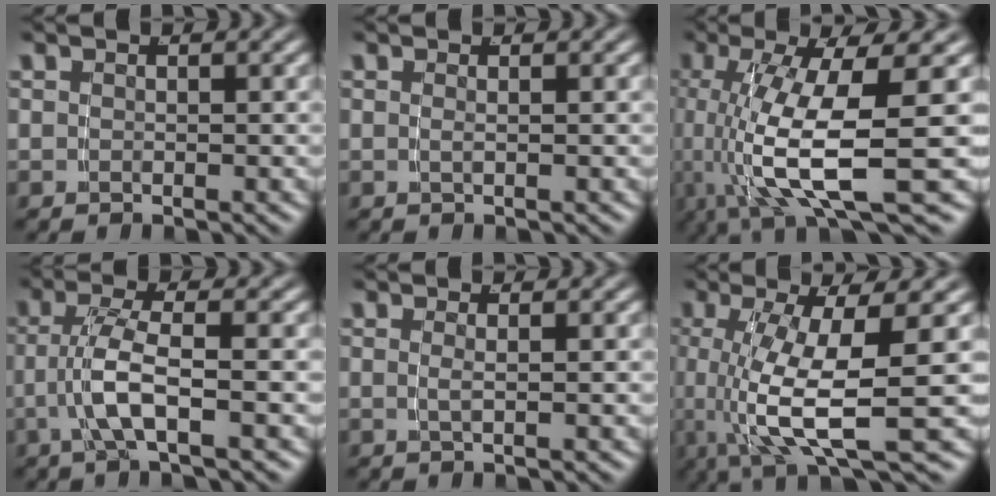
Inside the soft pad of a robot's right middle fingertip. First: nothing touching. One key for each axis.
{"total": 0.7, "fx": -0.1, "fy": -0.6, "fz": 0.3, "tx": -0.012, "ty": -0.006, "tz": 0.002}
{"total": 9.0, "fx": -2.0, "fy": 3.2, "fz": 8.2, "tx": -0.157, "ty": -0.030, "tz": -0.014}
{"total": 3.7, "fx": -0.8, "fy": 0.3, "fz": 3.6, "tx": -0.073, "ty": -0.001, "tz": -0.011}
{"total": 1.1, "fx": 0.0, "fy": -0.7, "fz": 0.8, "tx": -0.020, "ty": -0.007, "tz": 0.004}
{"total": 8.2, "fx": -1.4, "fy": 2.8, "fz": 7.6, "tx": -0.144, "ty": -0.027, "tz": -0.009}